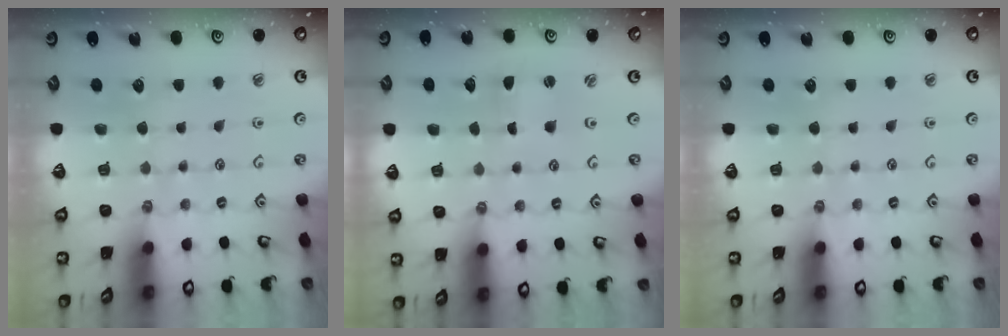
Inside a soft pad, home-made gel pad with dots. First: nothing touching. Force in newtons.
{"total": 0.8, "press": 0.8, "slide": 0.2}
{"total": 0.0}